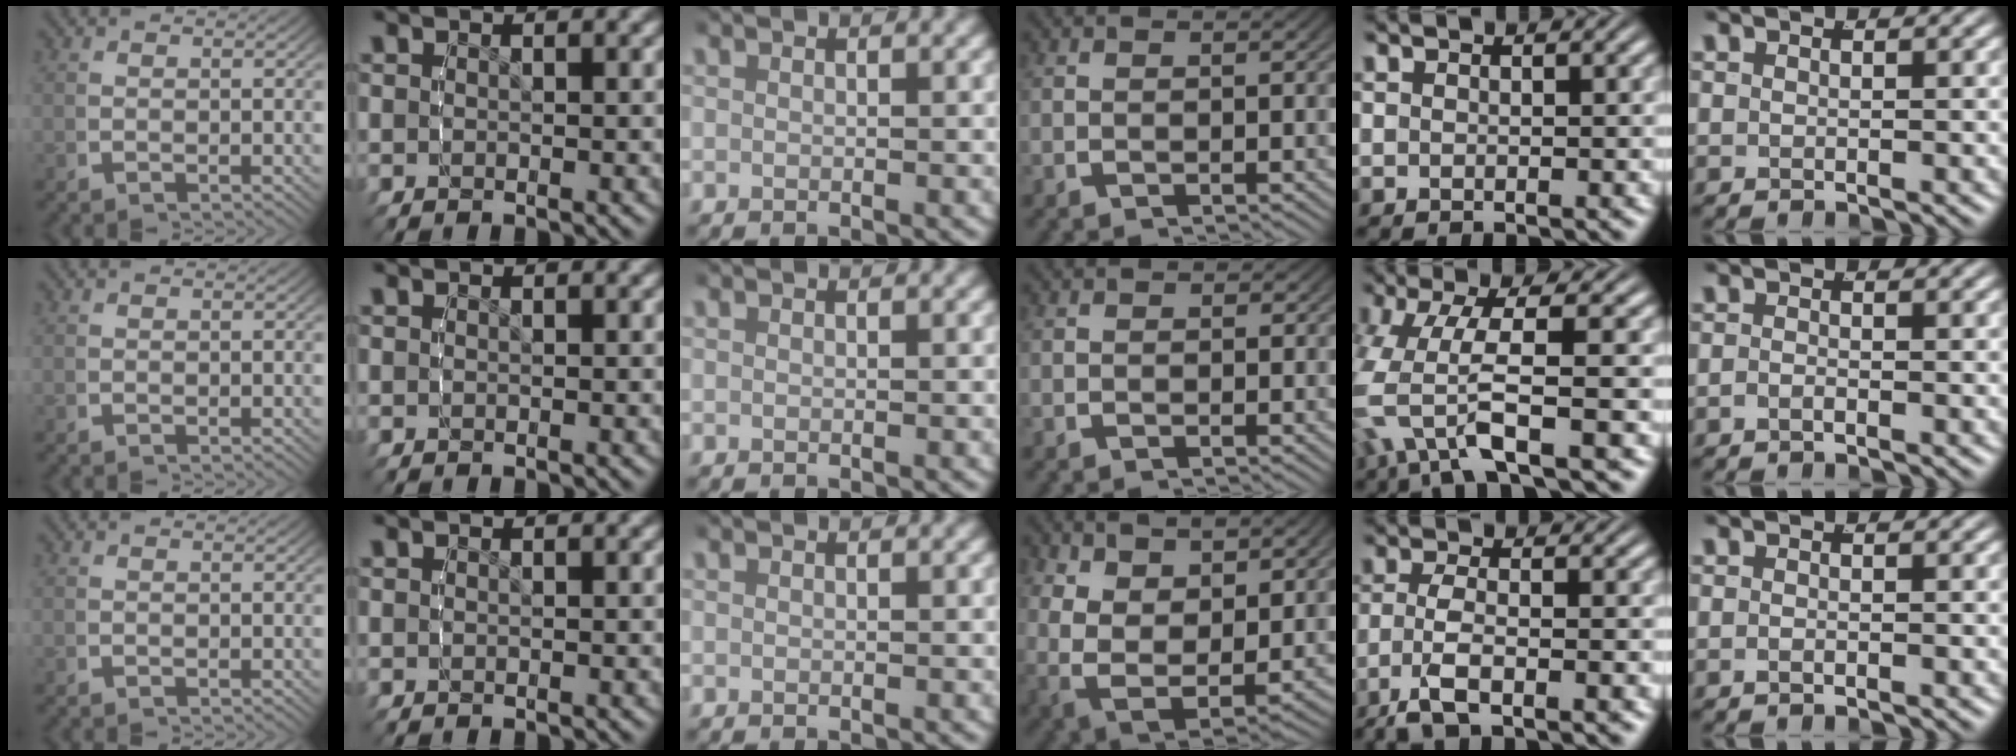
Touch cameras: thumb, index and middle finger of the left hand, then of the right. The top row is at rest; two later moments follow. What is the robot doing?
{"motion": "lift_and_place", "object": "sponge"}